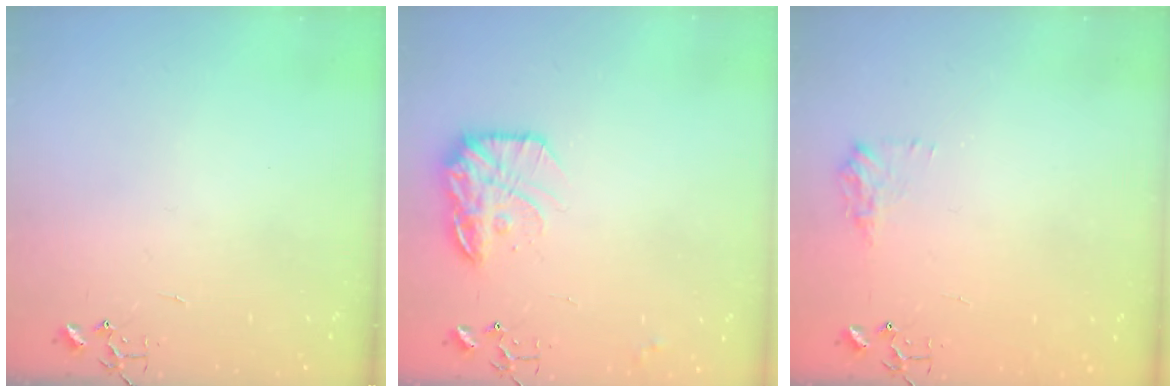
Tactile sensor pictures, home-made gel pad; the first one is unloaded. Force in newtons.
{"total": 15.0, "press": 15.0, "slide": 1.1}
{"total": 7.8, "press": 7.8, "slide": 0.4}